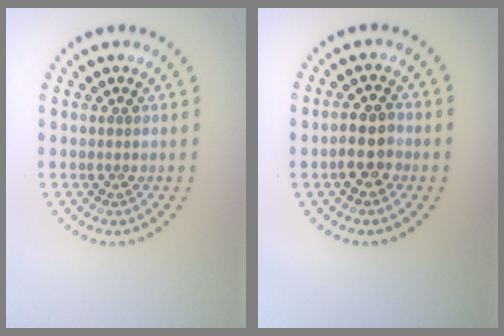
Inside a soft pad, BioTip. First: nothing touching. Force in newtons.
{"total": 2.7, "press": 2.6, "slide": 0.6}